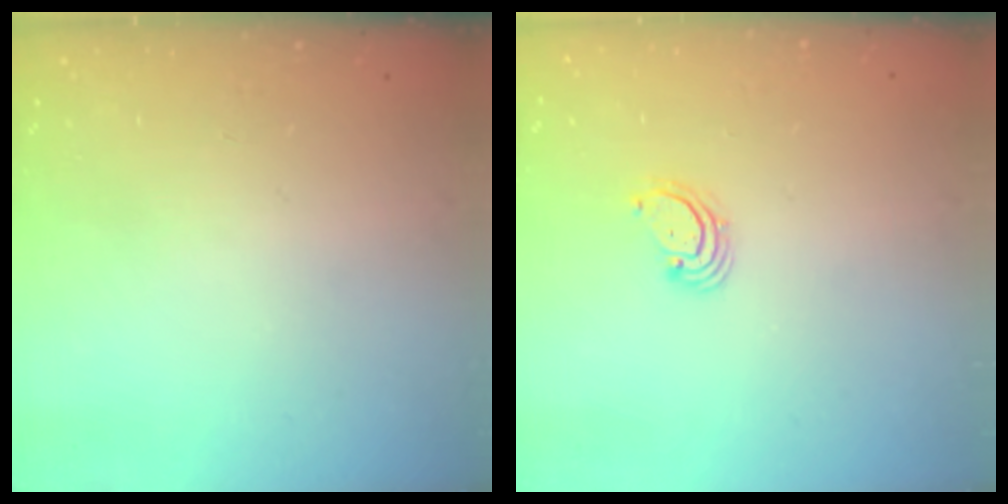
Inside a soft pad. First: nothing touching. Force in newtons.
{"total": 2.7, "press": 2.7, "slide": 0.3}